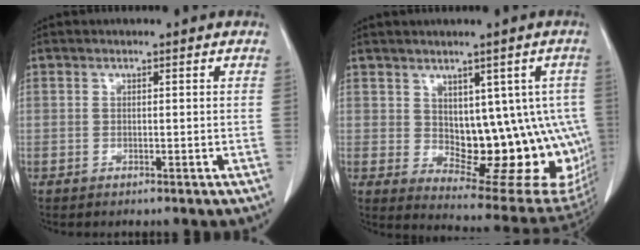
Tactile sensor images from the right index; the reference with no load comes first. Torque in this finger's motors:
{"motor_torque": [0.46, 0.23, 0.29, 0.03]}